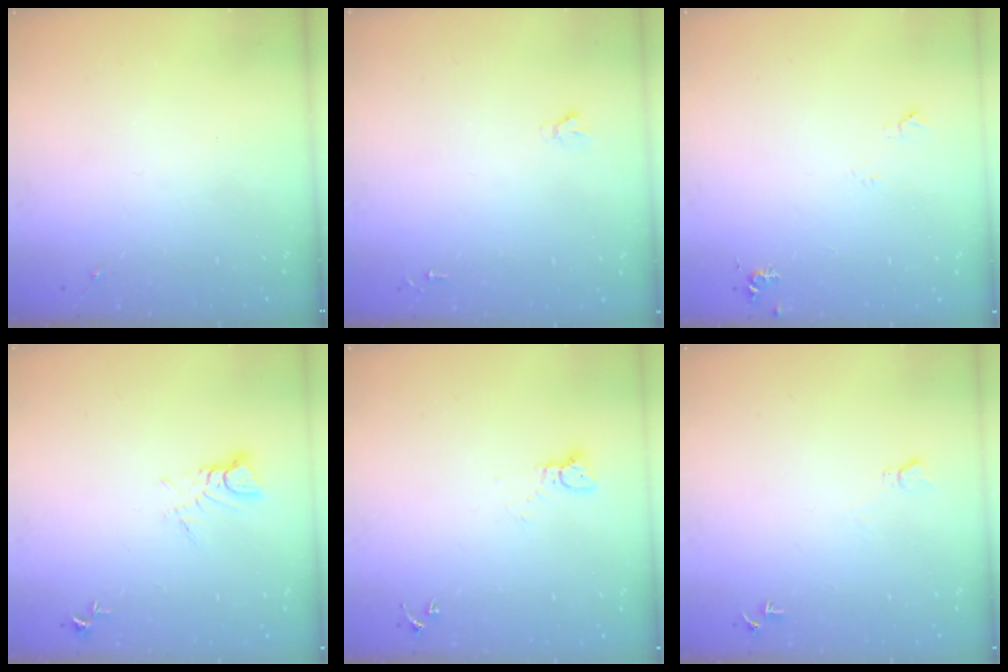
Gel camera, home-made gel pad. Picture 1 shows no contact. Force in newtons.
{"total": 1.6, "press": 1.6, "slide": 0.2}
{"total": 5.5, "press": 5.5, "slide": 0.7}
{"total": 3.8, "press": 3.7, "slide": 0.2}
{"total": 3.3, "press": 3.3, "slide": 0.1}
{"total": 5.8, "press": 5.8, "slide": 0.7}